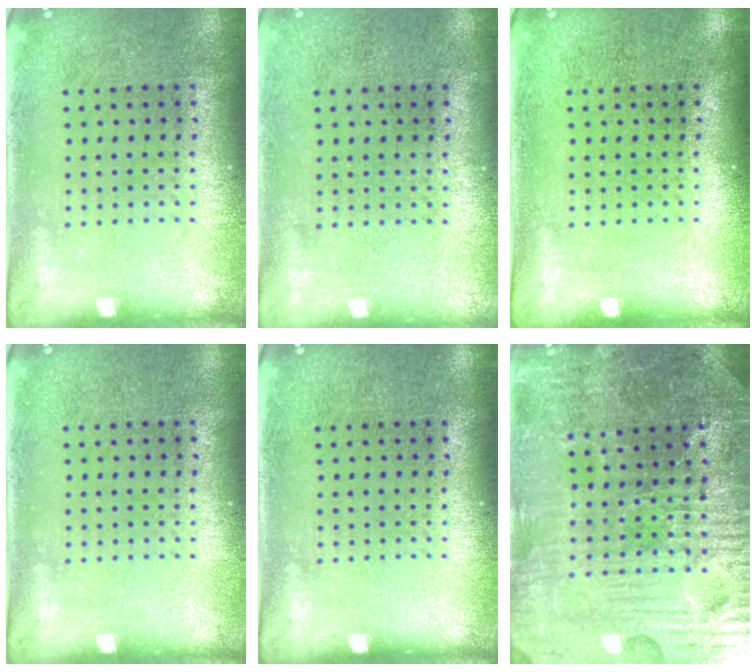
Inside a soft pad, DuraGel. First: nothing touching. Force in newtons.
{"total": 0.0}
{"total": 0.0}
{"total": 0.0}
{"total": 0.0}
{"total": 4.3, "press": 4.2, "slide": 0.8}